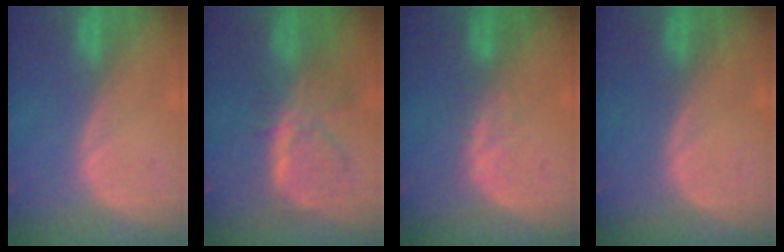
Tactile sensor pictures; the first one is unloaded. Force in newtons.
{"total": 7.7, "press": 6.9, "slide": 3.3}
{"total": 2.3, "press": 2.3, "slide": 0.5}
{"total": 0.0}